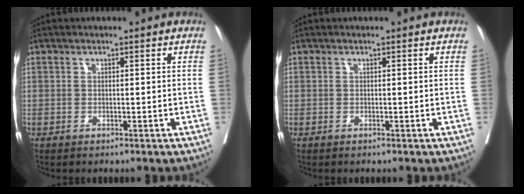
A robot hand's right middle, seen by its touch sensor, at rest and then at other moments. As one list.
[{"total": 0.0}]